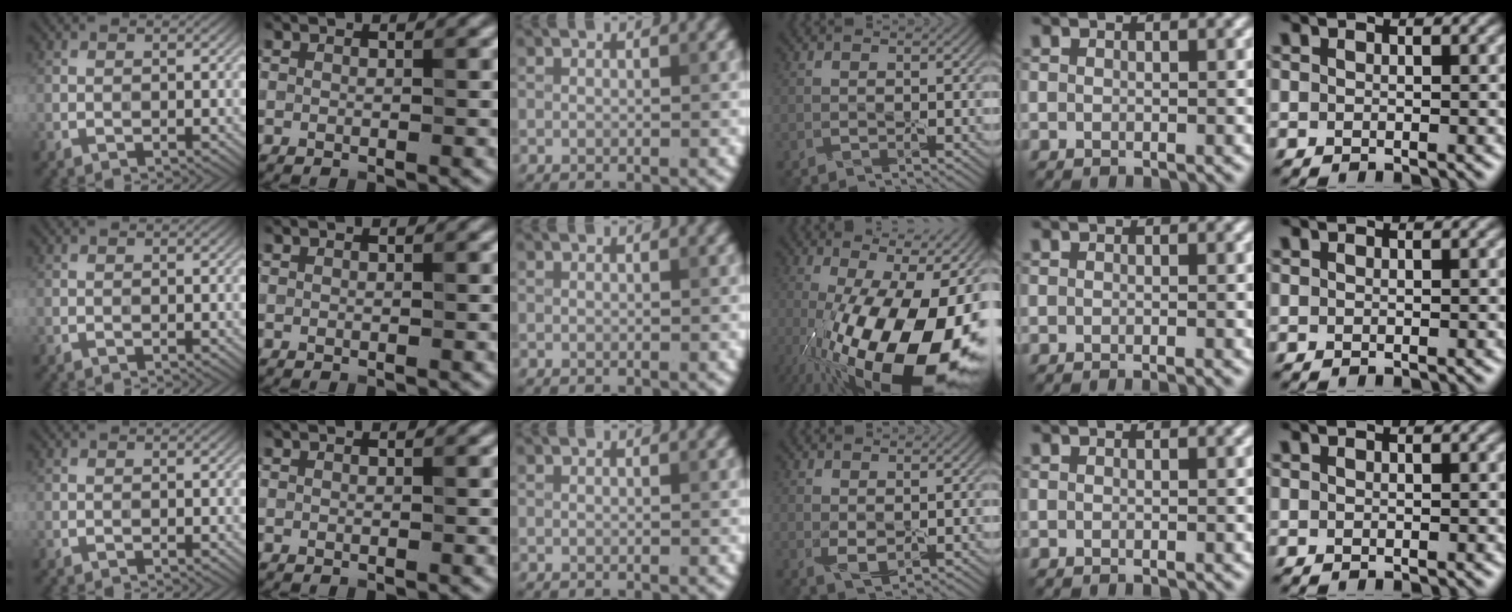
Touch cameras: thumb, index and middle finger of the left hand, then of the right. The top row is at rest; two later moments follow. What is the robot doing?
{"motion": "peel", "object": "cling film"}